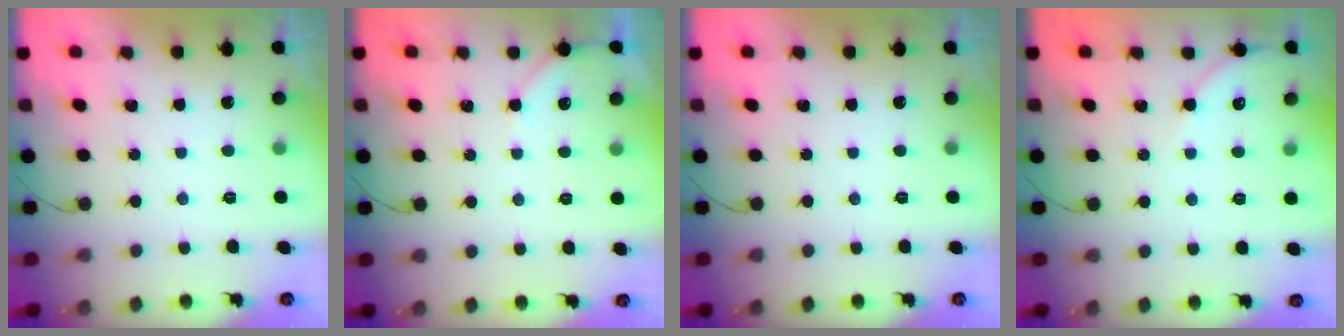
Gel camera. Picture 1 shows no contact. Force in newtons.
{"total": 2.8, "press": 2.8, "slide": 0.4}
{"total": 0.0}
{"total": 4.3, "press": 4.3, "slide": 0.6}